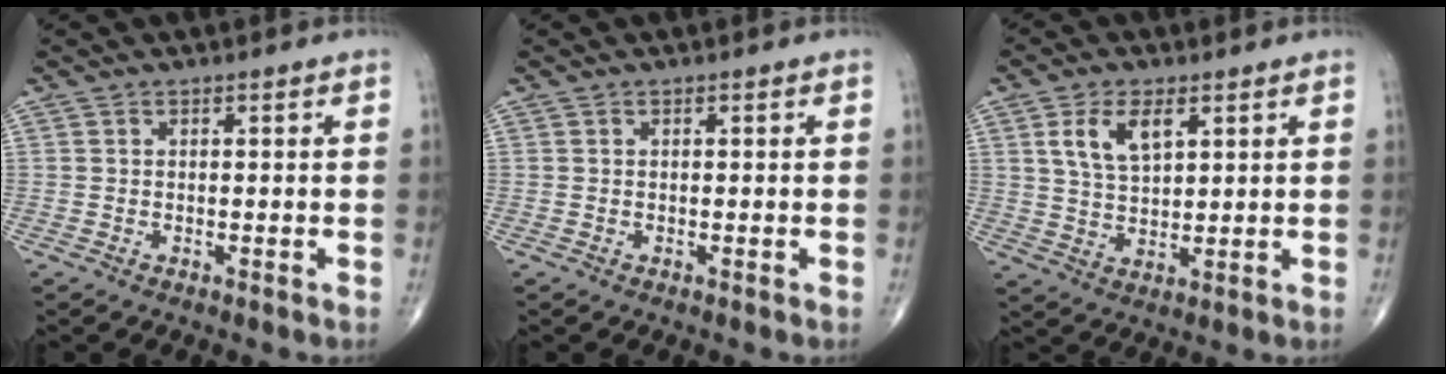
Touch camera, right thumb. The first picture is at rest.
{"total": 0.0}
{"total": 7.7, "force": [3.2, 4.0, 5.8], "torque": [-0.101, -0.011, 0.065]}